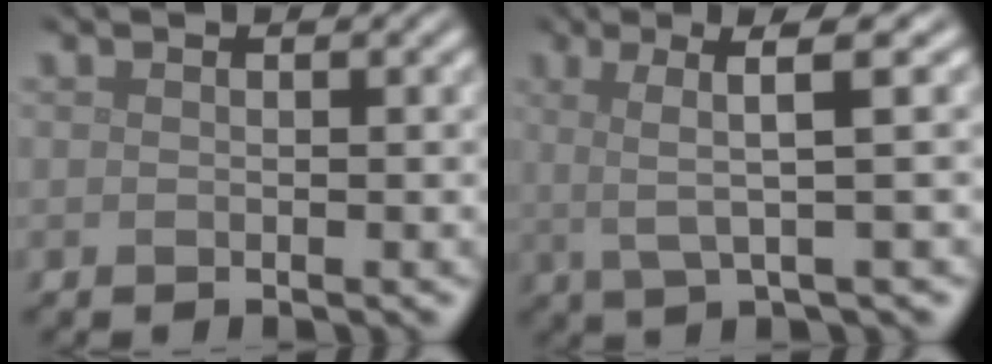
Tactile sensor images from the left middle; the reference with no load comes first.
{"total": 4.9, "force": [1.4, 0.7, 4.6], "torque": [-0.085, 0.012, 0.023]}